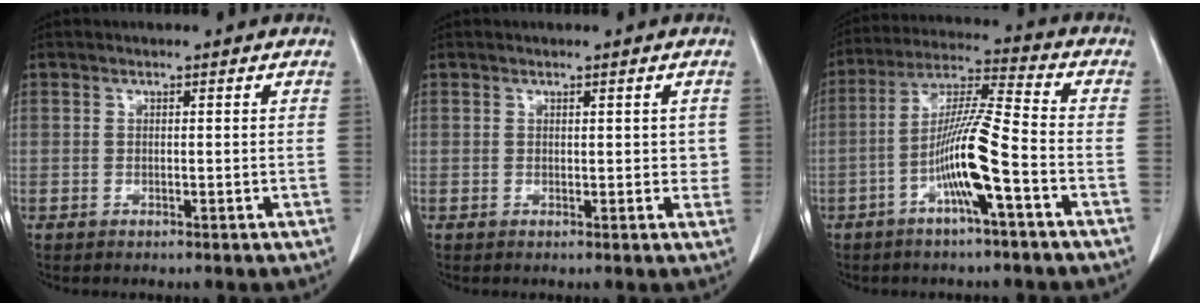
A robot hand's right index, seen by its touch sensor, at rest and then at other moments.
{"total": 3.2, "force": [1.1, 2.1, 2.2], "torque": [-0.008, -0.006, 0.011]}
{"total": 11.0, "force": [-4.1, -0.1, 10.2], "torque": [-0.200, 0.009, -0.080]}